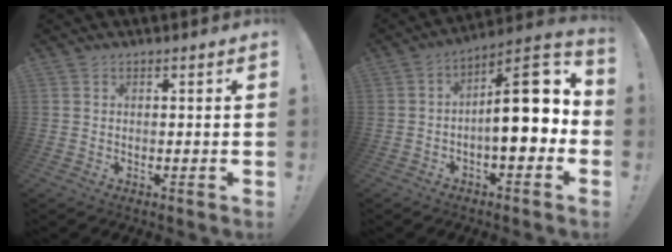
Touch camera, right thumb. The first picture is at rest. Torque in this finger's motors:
{"motor_torque": [0.68, 0.69, 1.96, -0.20, 0.19]}